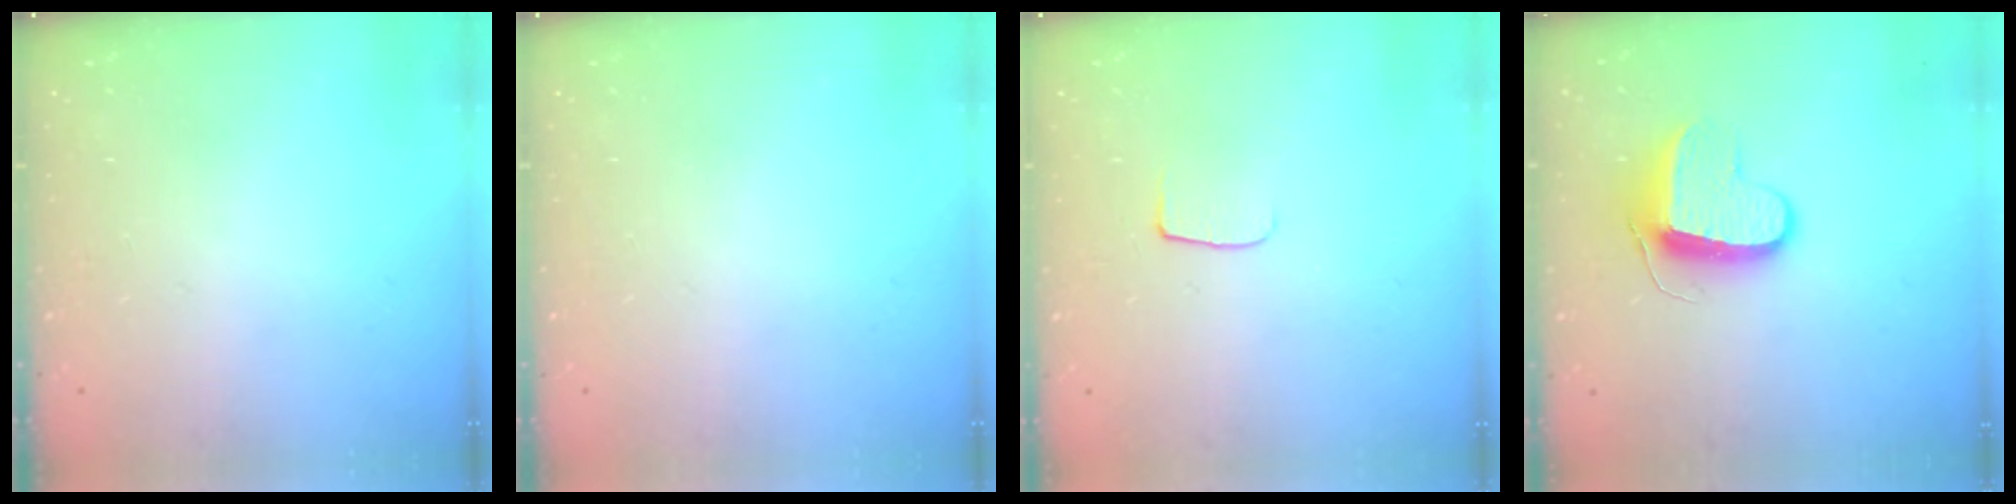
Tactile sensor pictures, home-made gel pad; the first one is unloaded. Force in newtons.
{"total": 0.0}
{"total": 4.8, "press": 4.8, "slide": 0.6}
{"total": 9.6, "press": 9.6, "slide": 0.2}